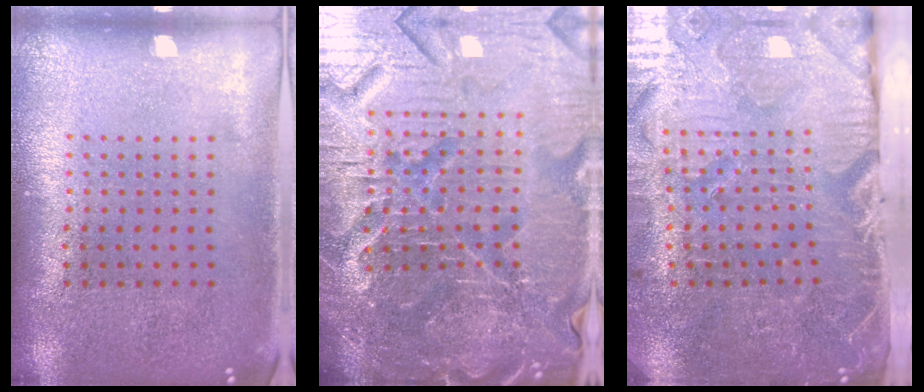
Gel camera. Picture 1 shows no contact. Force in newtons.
{"total": 7.1, "press": 6.3, "slide": 3.2}
{"total": 4.1, "press": 4.0, "slide": 1.0}